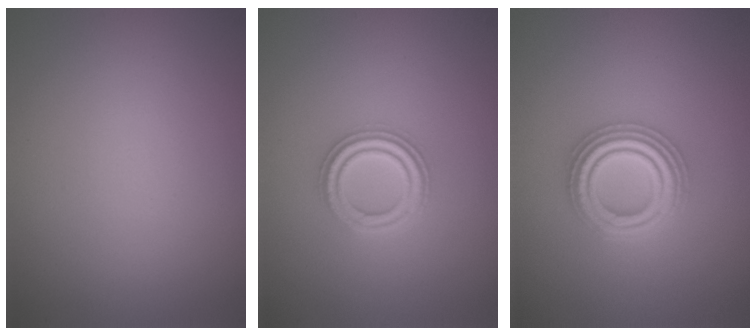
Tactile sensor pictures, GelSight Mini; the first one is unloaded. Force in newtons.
{"total": 2.7, "press": 2.7, "slide": 0.5}
{"total": 4.3, "press": 4.2, "slide": 0.8}